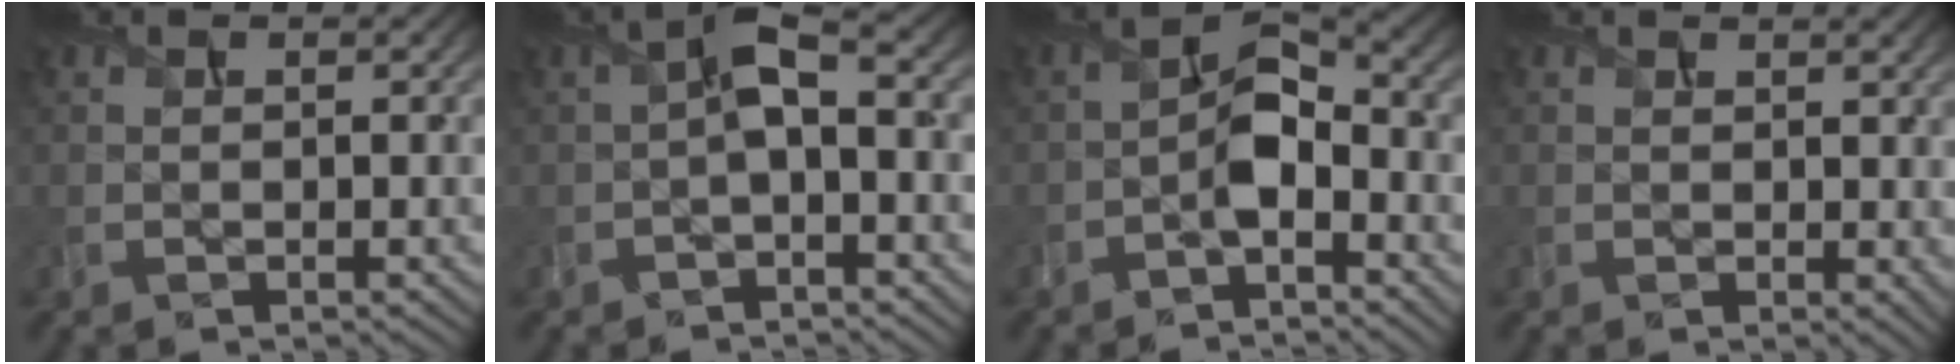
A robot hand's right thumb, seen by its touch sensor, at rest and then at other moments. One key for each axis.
{"total": 4.1, "fx": -0.5, "fy": 1.4, "fz": 3.8, "tx": -0.079, "ty": 0.014, "tz": -0.017}
{"total": 4.9, "fx": -2.0, "fy": 2.2, "fz": 3.9, "tx": -0.067, "ty": 0.012, "tz": -0.046}
{"total": 1.7, "fx": 1.0, "fy": 0.7, "fz": 1.1, "tx": -0.015, "ty": -0.005, "tz": 0.021}